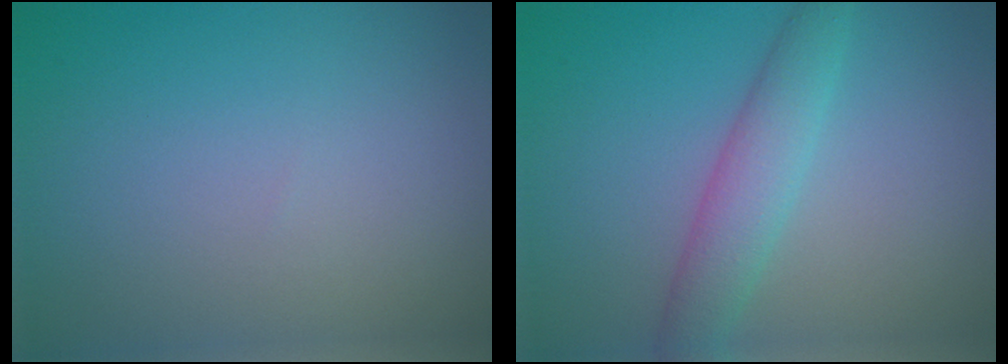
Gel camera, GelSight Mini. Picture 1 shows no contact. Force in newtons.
{"total": 3.5, "press": 3.5, "slide": 0.0}